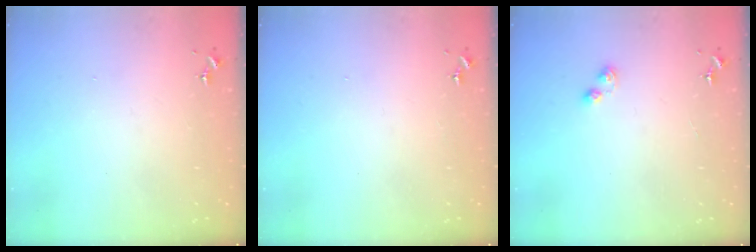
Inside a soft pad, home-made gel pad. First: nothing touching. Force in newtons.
{"total": 0.0}
{"total": 3.6, "press": 3.5, "slide": 0.4}